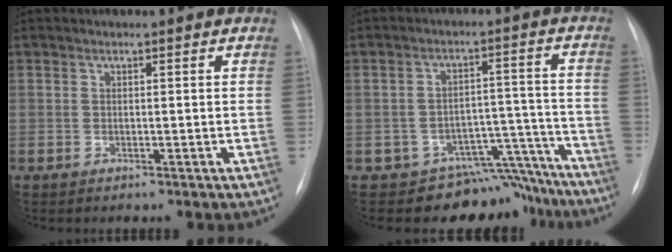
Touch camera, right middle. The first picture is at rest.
{"total": 10.2, "force": [-9.1, 4.5, -0.5], "torque": [0.045, 0.074, -0.119]}